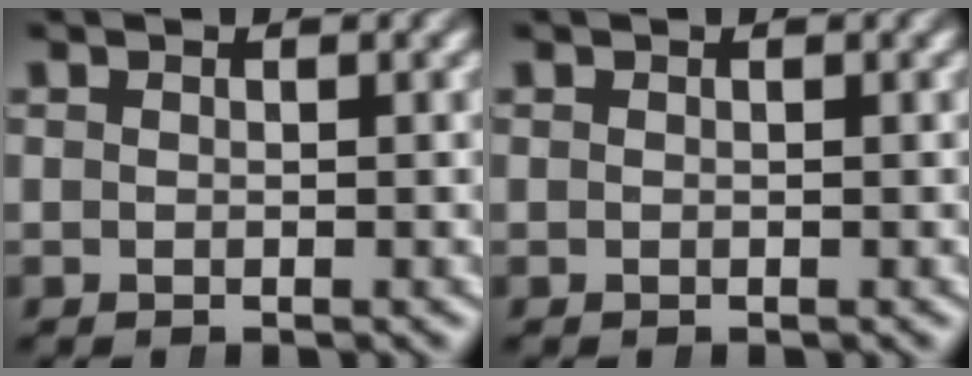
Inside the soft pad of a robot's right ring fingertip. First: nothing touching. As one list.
[{"total": 0.0}]